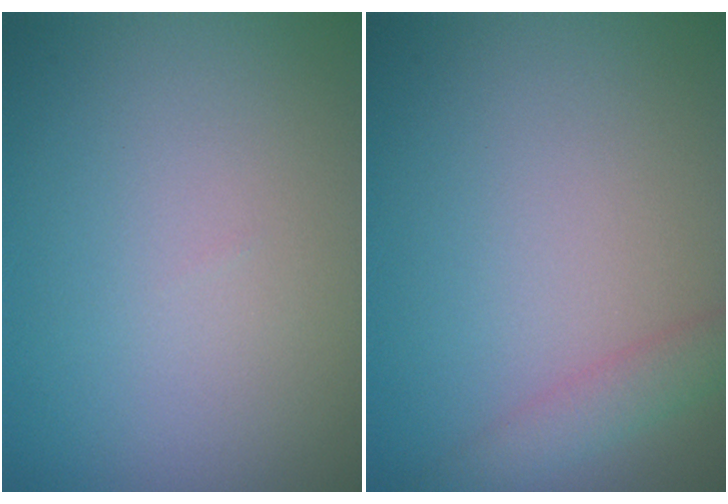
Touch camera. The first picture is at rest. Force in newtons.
{"total": 2.0, "press": 2.0, "slide": 0.0}